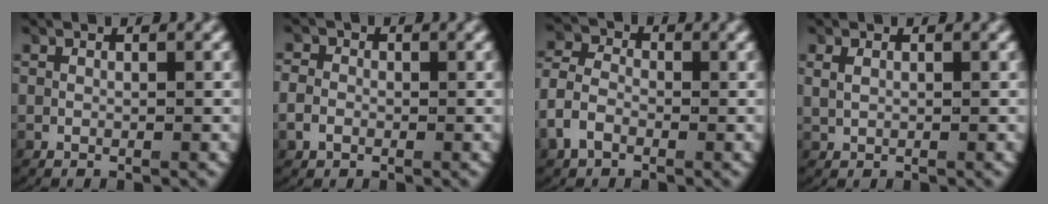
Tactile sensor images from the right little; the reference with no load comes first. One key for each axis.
{"total": 2.0, "fx": -0.5, "fy": 1.7, "fz": 0.8, "tx": -0.024, "ty": -0.001, "tz": -0.010}
{"total": 3.6, "fx": -0.9, "fy": 3.0, "fz": 1.8, "tx": -0.052, "ty": -0.010, "tz": -0.018}
{"total": 0.9, "fx": 0.5, "fy": 0.6, "fz": 0.6, "tx": -0.019, "ty": 0.002, "tz": 0.014}